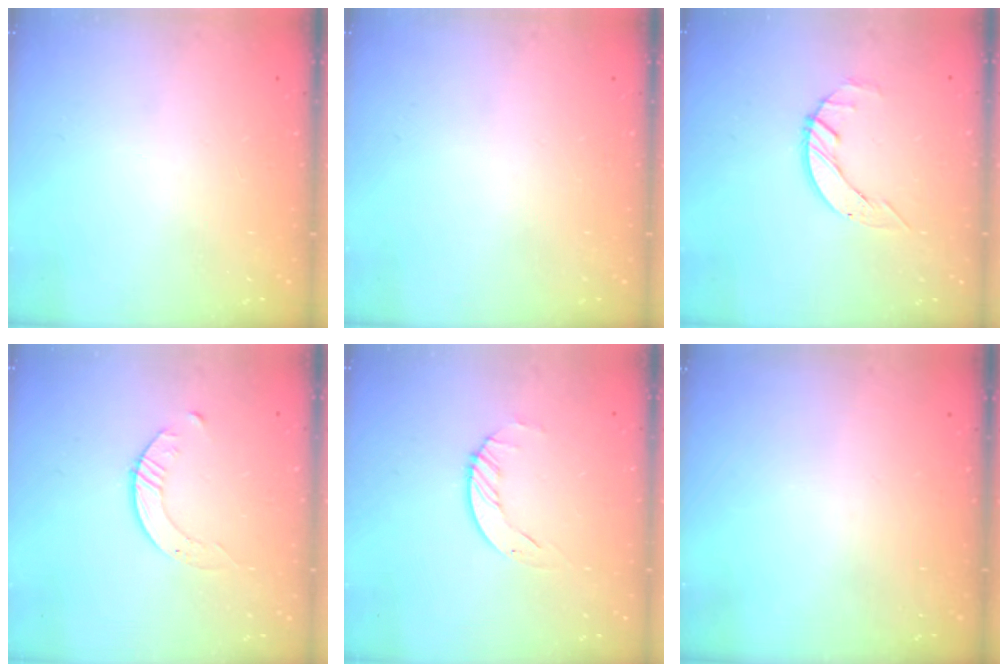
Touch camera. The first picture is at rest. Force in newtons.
{"total": 0.0}
{"total": 3.3, "press": 3.3, "slide": 0.4}
{"total": 2.8, "press": 2.8, "slide": 0.3}
{"total": 2.3, "press": 2.3, "slide": 0.3}
{"total": 0.0}